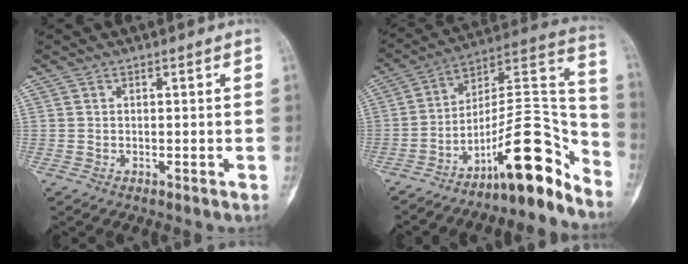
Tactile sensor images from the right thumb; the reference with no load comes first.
{"total": 17.6, "force": [-12.2, 4.5, 11.9], "torque": [-0.139, 0.142, -0.196]}